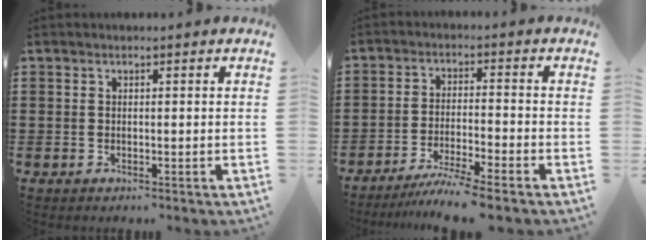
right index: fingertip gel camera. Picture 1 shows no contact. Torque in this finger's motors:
{"motor_torque": [1.22, -0.92, 0.37, 0.04]}